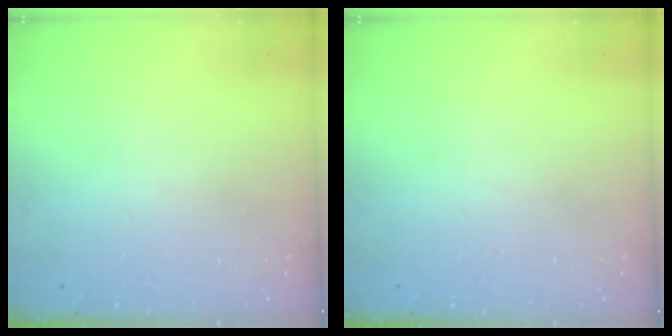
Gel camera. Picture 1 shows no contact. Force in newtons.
{"total": 0.0}